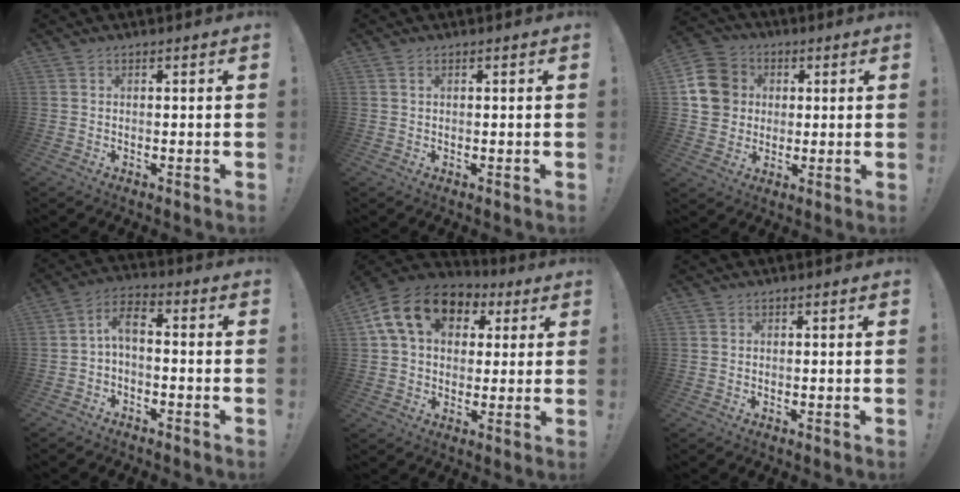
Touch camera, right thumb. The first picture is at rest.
{"total": 0.6, "force": [0.5, 0.1, 0.4], "torque": [-0.011, 0.002, 0.009]}
{"total": 13.4, "force": [2.5, 12.0, 5.4], "torque": [-0.078, 0.003, 0.055]}
{"total": 5.2, "force": [-1.1, 2.6, 4.3], "torque": [-0.093, 0.005, -0.018]}
{"total": 16.5, "force": [5.8, 11.6, 10.1], "torque": [-0.162, 0.001, 0.111]}
{"total": 0.6, "force": [0.4, 0.5, 0.0], "torque": [0.003, 0.000, 0.007]}